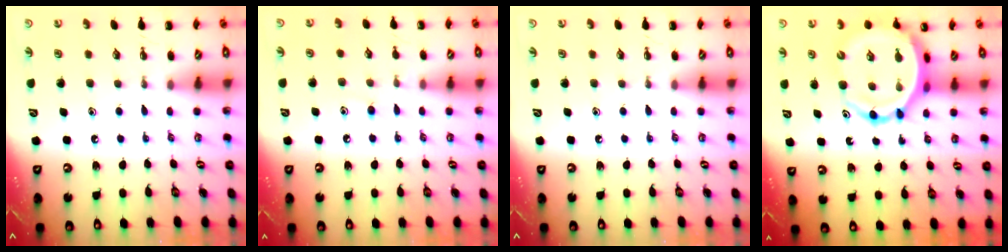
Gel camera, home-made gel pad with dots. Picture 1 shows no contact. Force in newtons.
{"total": 6.0, "press": 5.6, "slide": 2.3}
{"total": 0.0}
{"total": 11.9, "press": 11.4, "slide": 3.4}